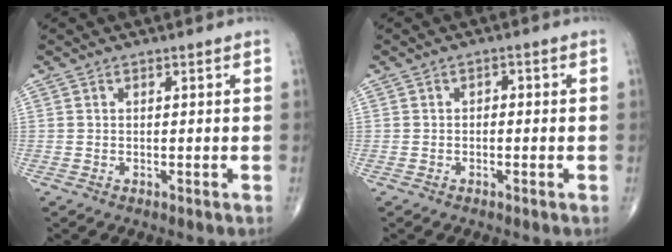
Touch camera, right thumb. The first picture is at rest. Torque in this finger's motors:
{"motor_torque": [-0.17, 0.05, 0.07, 0.27, 0.04]}